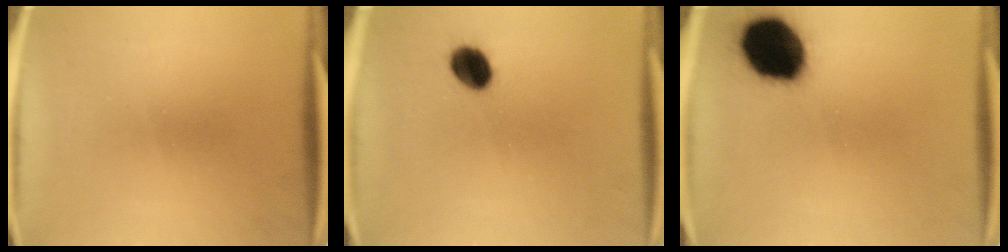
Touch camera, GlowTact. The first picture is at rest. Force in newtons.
{"total": 6.4}
{"total": 18.8}